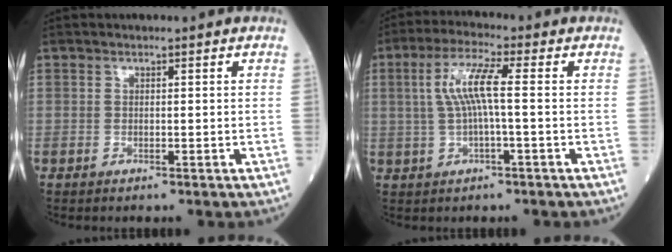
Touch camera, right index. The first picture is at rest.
{"total": 6.6, "force": [0.7, 0.5, 6.6], "torque": [-0.137, 0.016, 0.016]}